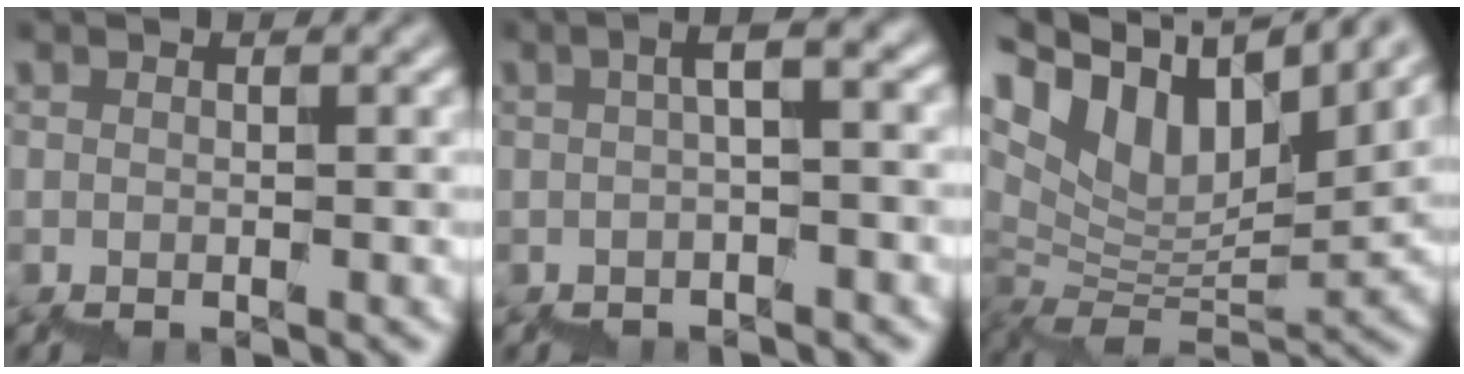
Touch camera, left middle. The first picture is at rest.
{"total": 3.1, "force": [-0.2, 0.6, 3.0], "torque": [-0.039, 0.020, -0.008]}
{"total": 12.7, "force": [9.9, 4.2, 6.8], "torque": [-0.135, 0.035, 0.187]}